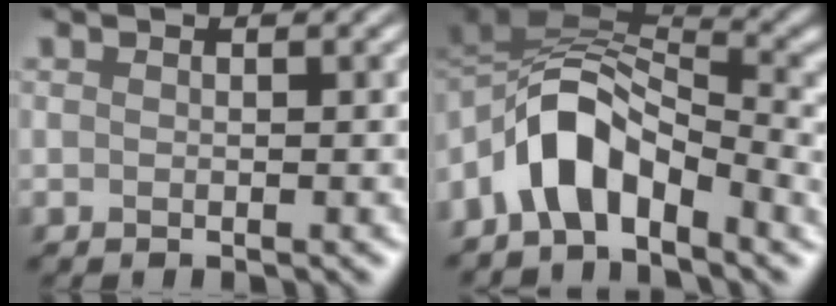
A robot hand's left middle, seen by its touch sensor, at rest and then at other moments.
{"total": 5.8, "force": [-3.6, 2.7, 3.6], "torque": [-0.086, 0.013, -0.053]}